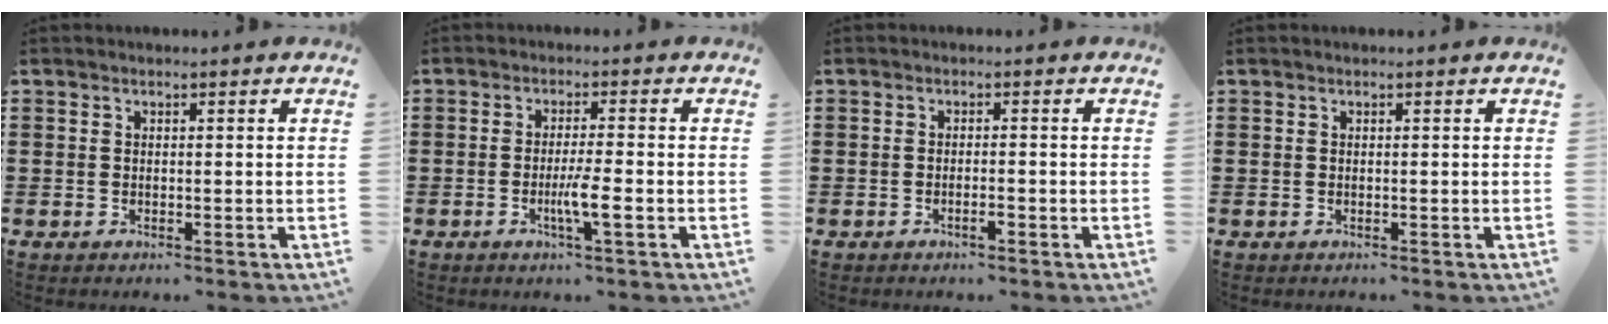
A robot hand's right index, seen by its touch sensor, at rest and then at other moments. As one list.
[{"total": 4.4, "force": [-1.5, 0.0, 4.1], "torque": [-0.076, -0.014, -0.027]}, {"total": 1.3, "force": [-0.8, 0.1, 1.1], "torque": [-0.020, -0.006, -0.012]}, {"total": 0.0}]